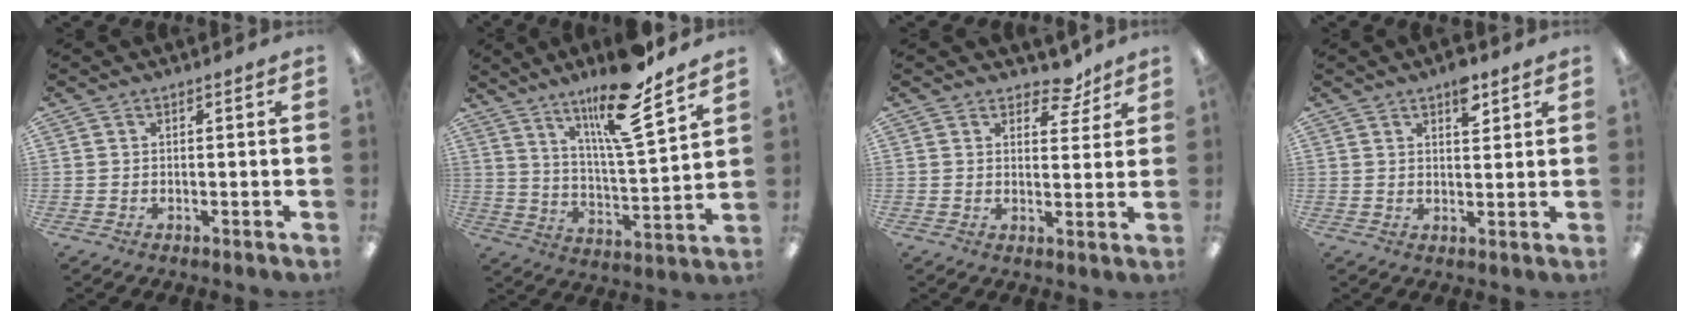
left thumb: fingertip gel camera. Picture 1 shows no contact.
{"total": 16.4, "force": [12.2, 2.7, 10.7], "torque": [-0.184, -0.072, 0.194]}
{"total": 6.4, "force": [4.9, 3.2, 2.6], "torque": [-0.023, -0.023, 0.082]}
{"total": 5.8, "force": [3.7, 2.7, 3.5], "torque": [-0.037, -0.018, 0.058]}